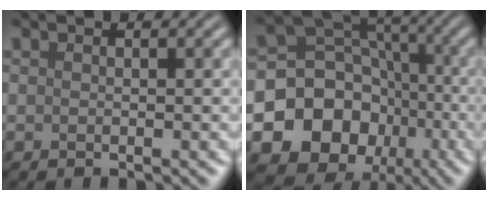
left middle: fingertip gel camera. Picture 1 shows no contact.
{"total": 13.9, "force": [-5.0, 12.1, 4.7], "torque": [-0.074, -0.026, -0.100]}